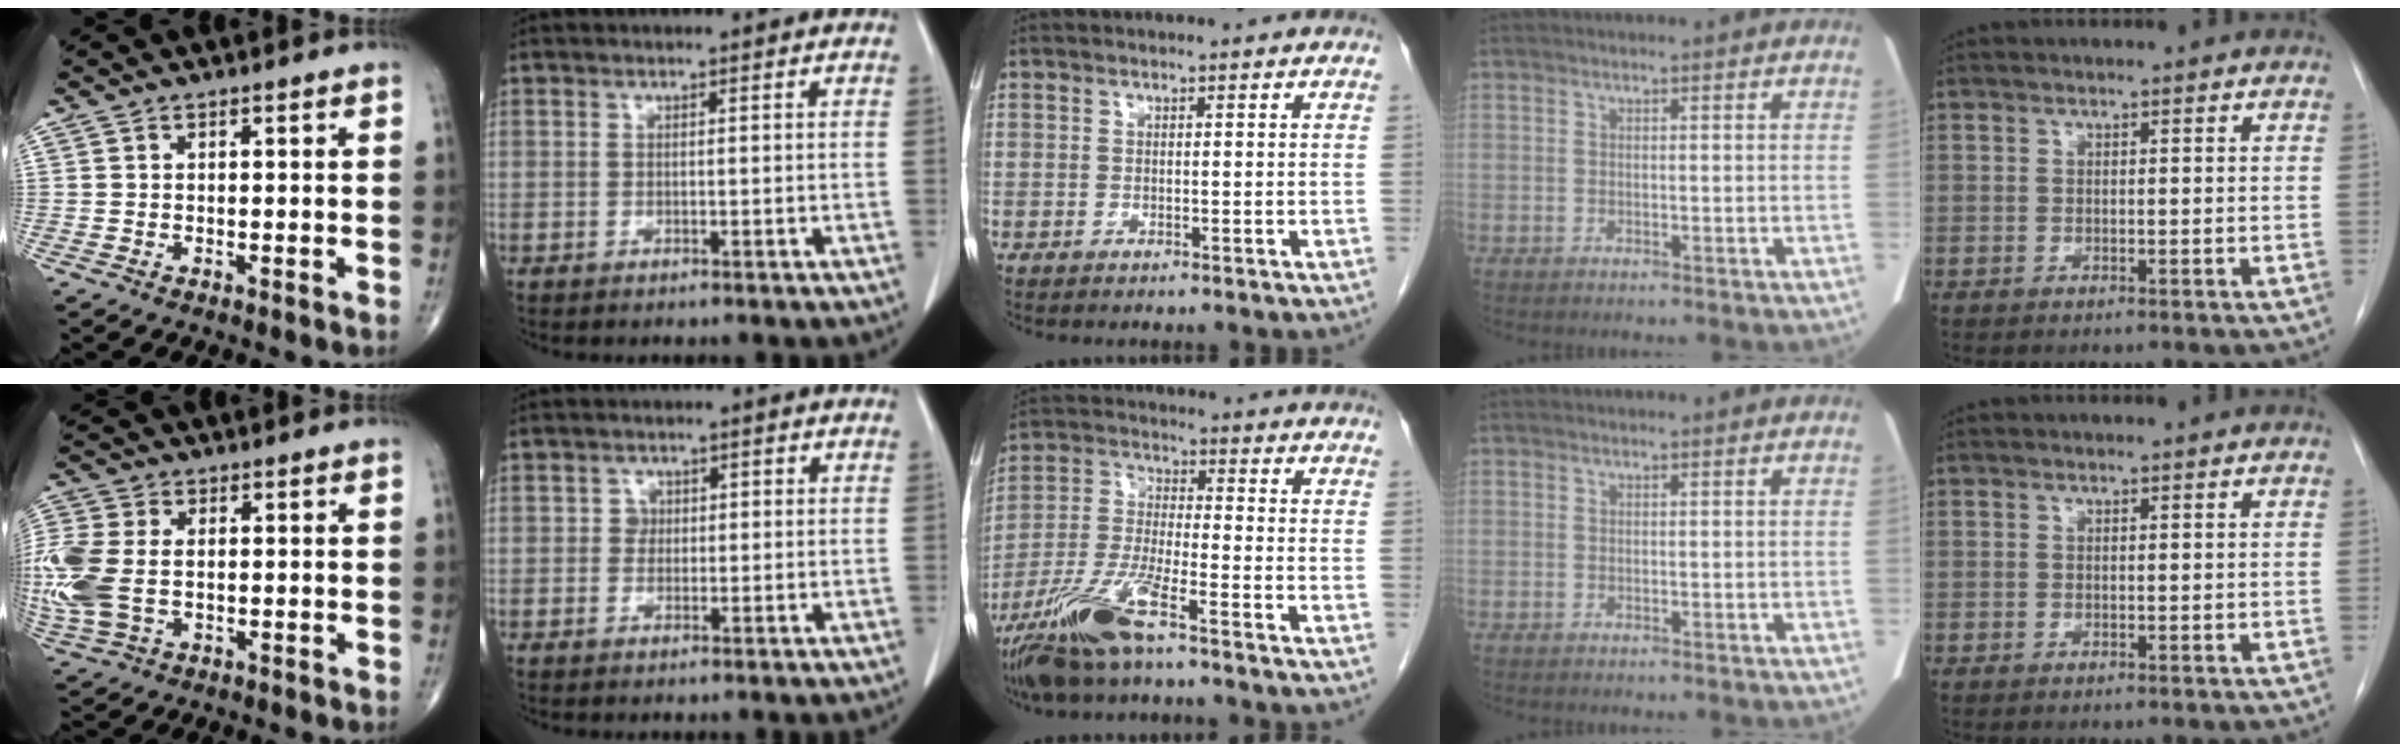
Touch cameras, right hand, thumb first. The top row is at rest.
{"thumb": {"total": 13.9, "force": [-0.6, 8.9, 10.6], "torque": [-0.293, 0.000, -0.005]}, "index": {"total": 1.8, "force": [0.2, 1.7, 0.6], "torque": [-0.003, 0.006, 0.004]}, "middle": {"total": 11.0, "force": [-7.6, 1.1, 7.9], "torque": [-0.171, -0.024, -0.147]}}